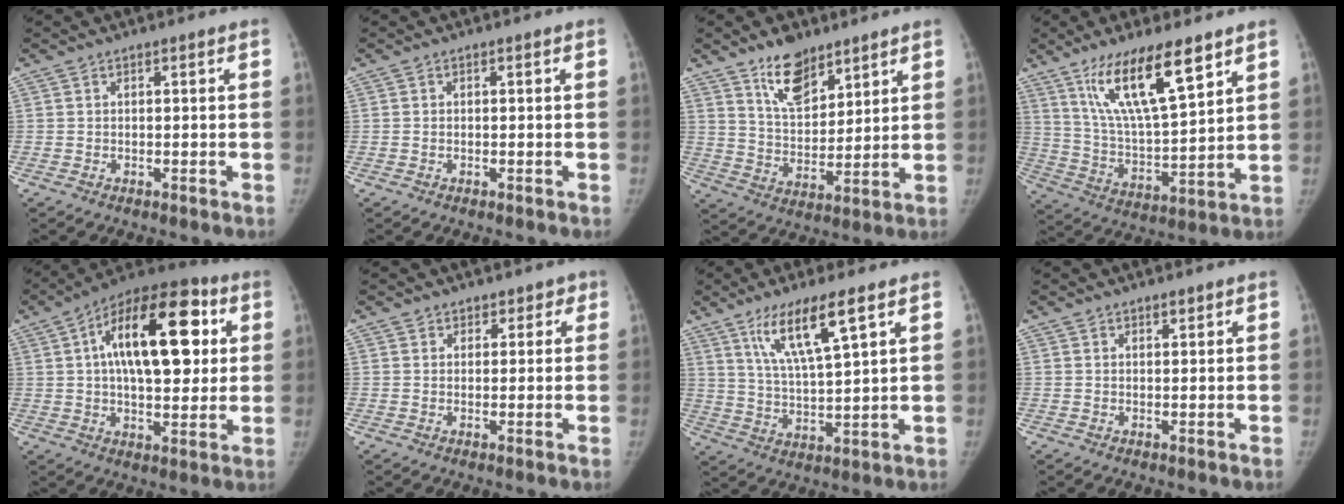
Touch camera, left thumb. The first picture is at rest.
{"total": 0.0}
{"total": 10.7, "force": [7.6, 5.1, 5.6], "torque": [-0.069, -0.056, 0.142]}
{"total": 16.7, "force": [10.0, 4.3, 12.6], "torque": [-0.210, -0.048, 0.195]}
{"total": 22.6, "force": [5.4, 11.1, 18.9], "torque": [-0.263, 0.013, 0.072]}
{"total": 2.9, "force": [1.9, 2.2, 0.1], "torque": [0.040, -0.006, 0.017]}
{"total": 11.4, "force": [6.5, 1.9, 9.2], "torque": [-0.171, -0.030, 0.128]}
{"total": 1.3, "force": [1.0, 0.6, 0.5], "torque": [0.000, -0.006, 0.014]}